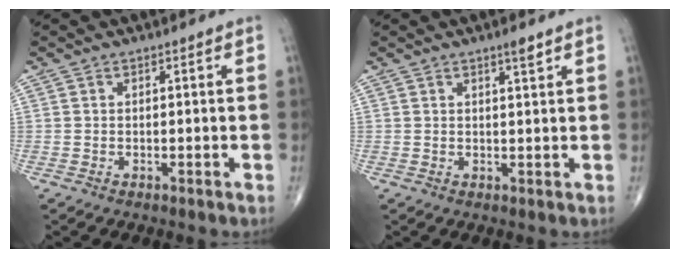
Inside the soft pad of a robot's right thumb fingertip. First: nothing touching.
{"total": 2.0, "force": [1.4, 0.2, 1.4], "torque": [-0.020, -0.008, 0.022]}